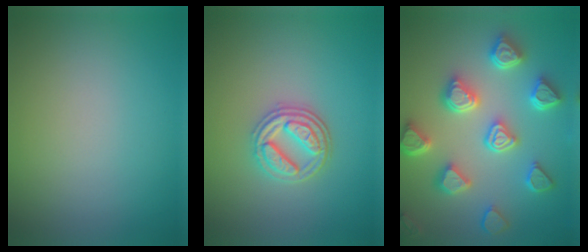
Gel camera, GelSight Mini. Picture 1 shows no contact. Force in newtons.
{"total": 3.6, "press": 3.1, "slide": 1.7}
{"total": 6.9, "press": 6.1, "slide": 3.3}